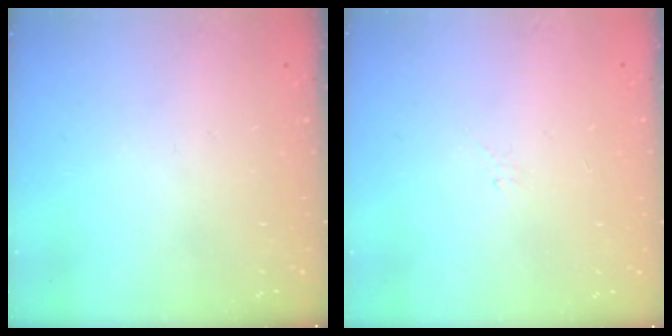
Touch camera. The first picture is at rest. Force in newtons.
{"total": 3.3, "press": 3.2, "slide": 0.6}